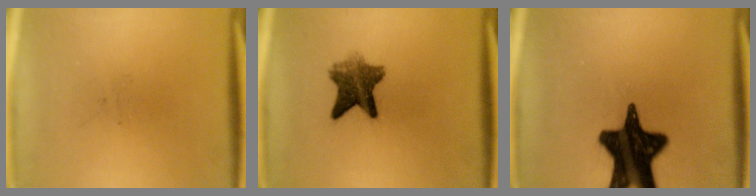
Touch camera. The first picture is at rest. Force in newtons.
{"total": 7.2}
{"total": 18.5}